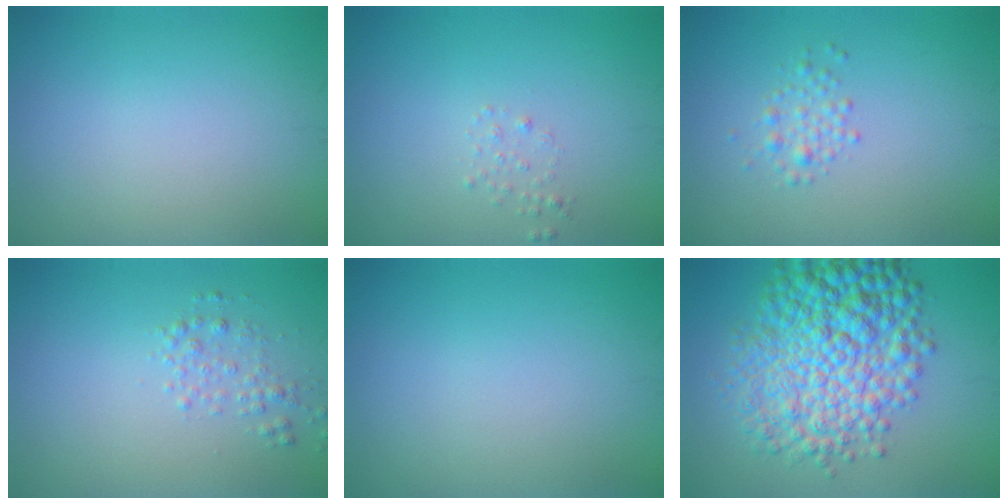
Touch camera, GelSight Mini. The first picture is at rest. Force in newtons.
{"total": 0.8, "press": 0.8, "slide": 0.1}
{"total": 2.2, "press": 2.2, "slide": 0.0}
{"total": 1.6, "press": 1.6, "slide": 0.1}
{"total": 0.0}
{"total": 10.5, "press": 10.5, "slide": 0.1}